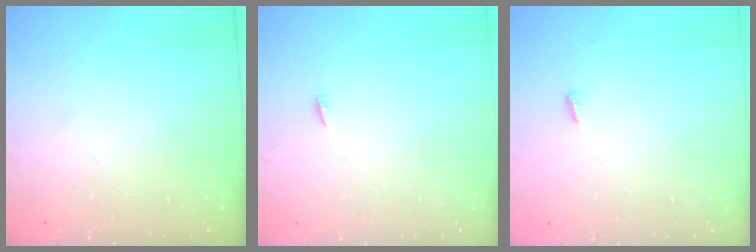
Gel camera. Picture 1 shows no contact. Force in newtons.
{"total": 2.1, "press": 1.9, "slide": 0.7}
{"total": 2.8, "press": 2.8, "slide": 0.5}